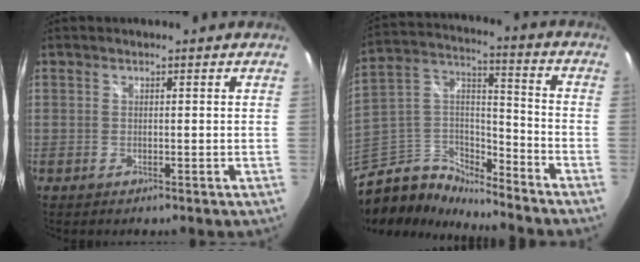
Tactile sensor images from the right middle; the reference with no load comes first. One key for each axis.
{"total": 12.9, "fx": -10.5, "fy": 6.1, "fz": 4.2, "tx": -0.109, "ty": 0.030, "tz": -0.204}